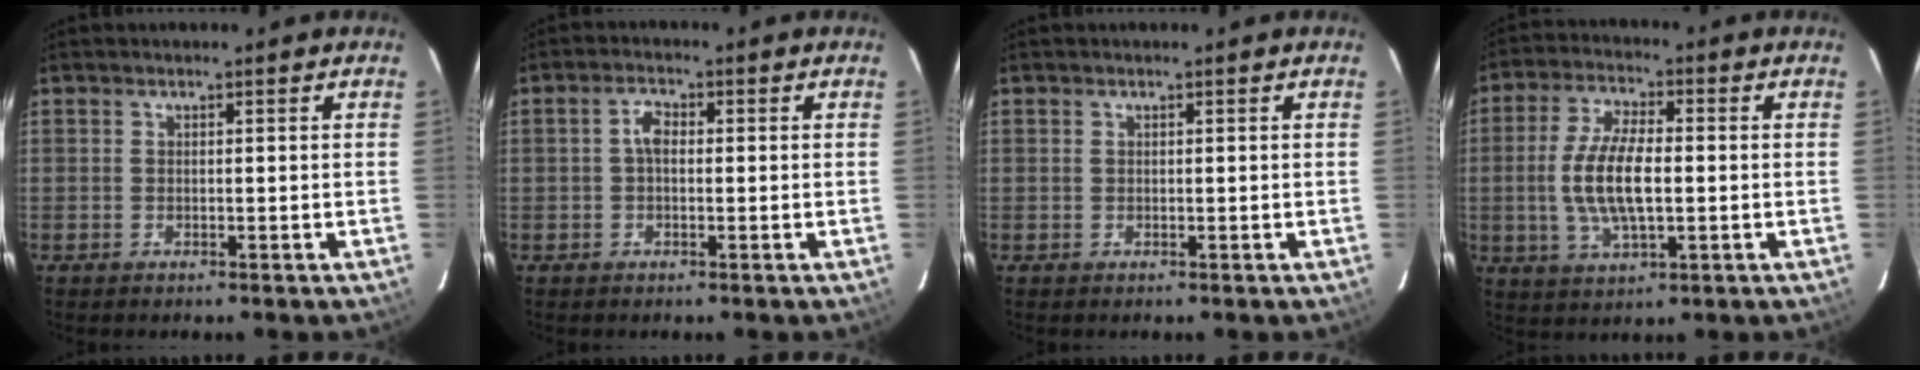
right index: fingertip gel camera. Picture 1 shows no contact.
{"total": 2.6, "force": [0.0, 1.6, 2.1], "torque": [-0.042, 0.010, 0.000]}
{"total": 0.0}
{"total": 10.8, "force": [-0.8, 4.2, 9.9], "torque": [-0.203, 0.003, -0.014]}